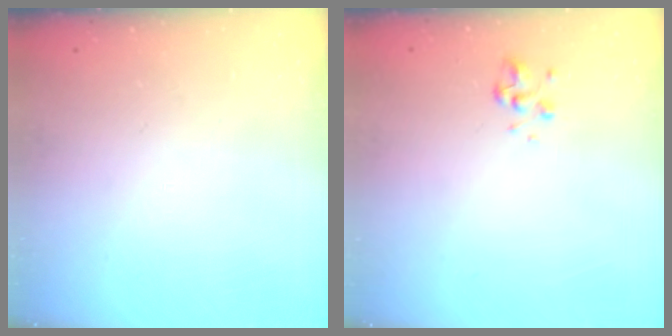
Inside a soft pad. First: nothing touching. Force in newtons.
{"total": 2.9, "press": 2.8, "slide": 0.9}